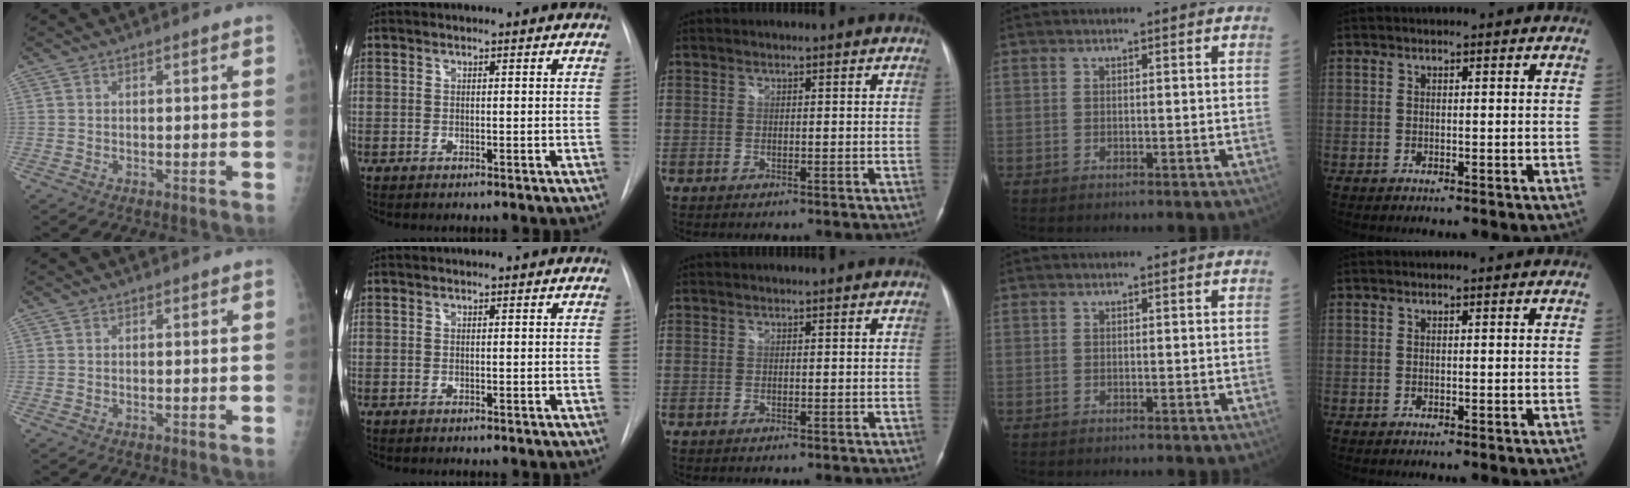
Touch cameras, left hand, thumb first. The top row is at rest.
{}